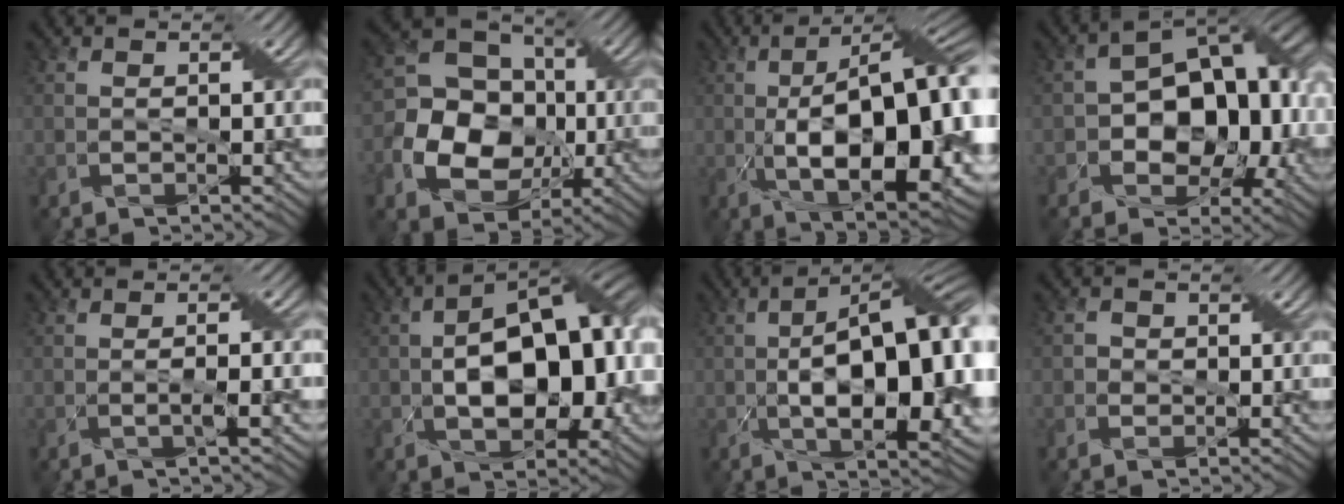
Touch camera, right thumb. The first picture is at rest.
{"total": 15.1, "force": [-2.5, 12.3, 8.4], "torque": [-0.186, -0.014, -0.058]}
{"total": 18.9, "force": [-1.7, 7.8, 17.2], "torque": [-0.257, 0.006, -0.035]}
{"total": 15.7, "force": [-0.9, 10.6, 11.6], "torque": [-0.132, -0.001, -0.015]}
{"total": 2.4, "force": [-0.4, 0.2, 2.3], "torque": [-0.041, 0.006, -0.010]}
{"total": 15.0, "force": [-0.7, 8.2, 12.5], "torque": [-0.187, 0.008, -0.012]}
{"total": 17.2, "force": [-1.0, 7.0, 15.7], "torque": [-0.229, 0.008, -0.018]}
{"total": 1.3, "force": [-0.1, 1.3, 0.2], "torque": [0.001, 0.002, -0.005]}